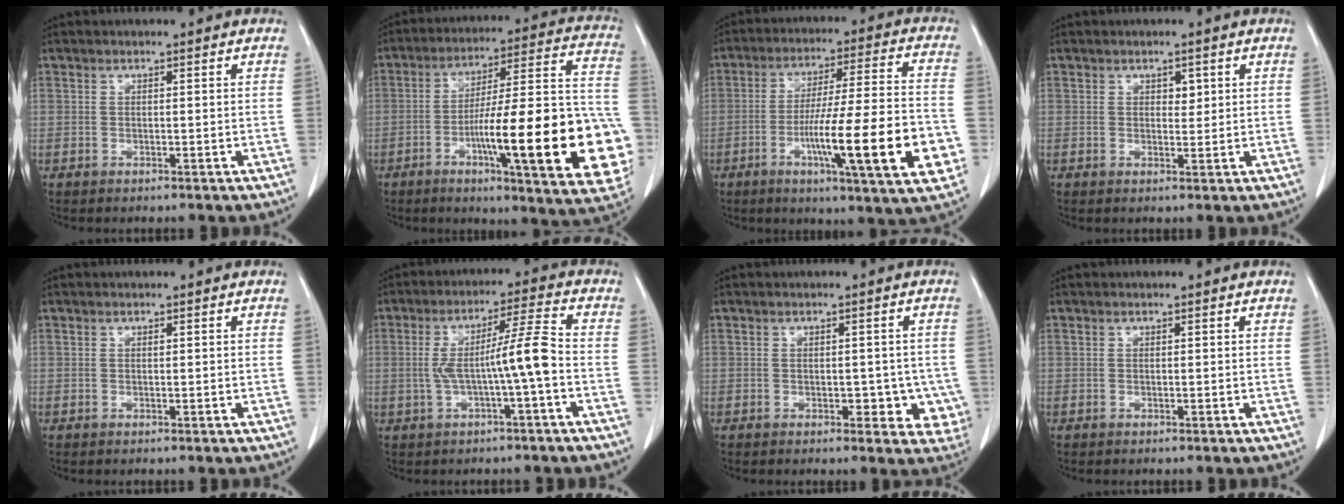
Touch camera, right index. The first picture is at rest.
{"total": 26.5, "force": [-7.1, 3.4, 25.2], "torque": [-0.282, 0.012, -0.098]}
{"total": 19.3, "force": [-5.8, 1.0, 18.4], "torque": [-0.260, -0.009, -0.087]}
{"total": 1.5, "force": [0.6, 1.0, 1.0], "torque": [-0.009, -0.003, 0.009]}
{"total": 0.0}
{"total": 8.0, "force": [-1.3, -0.4, 7.9], "torque": [-0.146, 0.022, -0.019]}
{"total": 5.4, "force": [-0.8, 3.3, 4.2], "torque": [-0.025, 0.007, -0.005]}
{"total": 0.0}